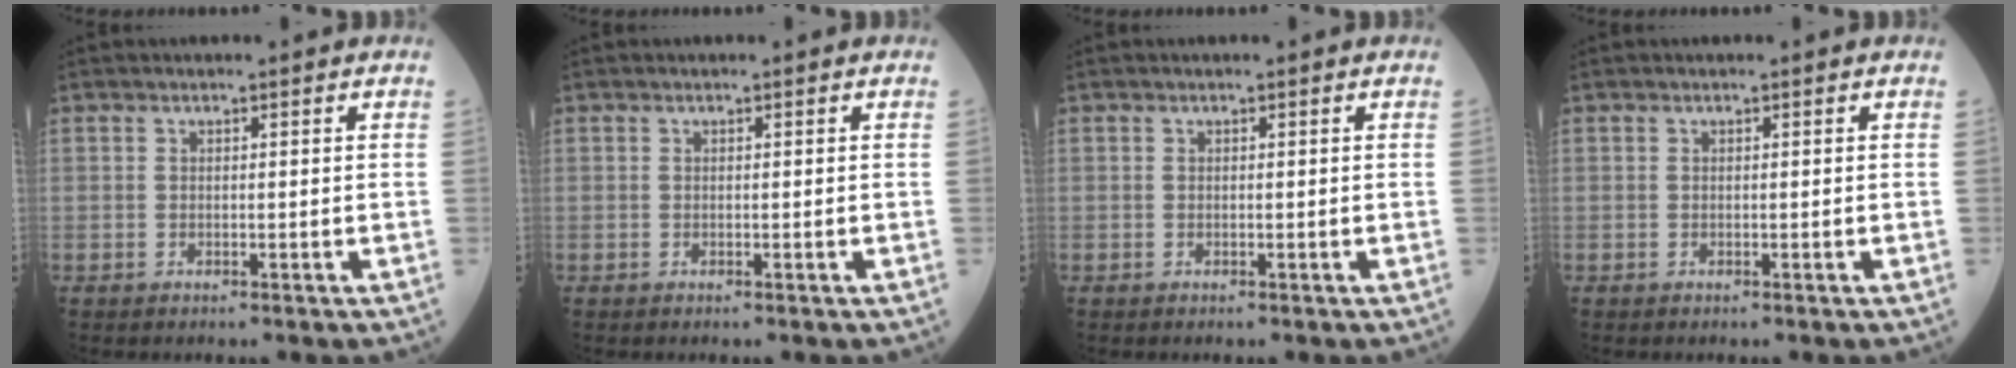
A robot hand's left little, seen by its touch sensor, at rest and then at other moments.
{"total": 0.0}
{"total": 0.0}
{"total": 0.0}